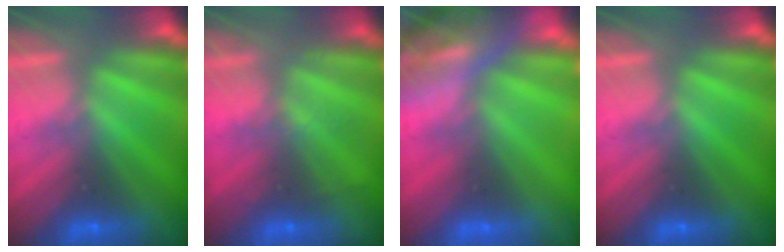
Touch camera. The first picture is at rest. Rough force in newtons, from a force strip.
{"total": 2.0}
{"total": 8.2}
{"total": 0.0}